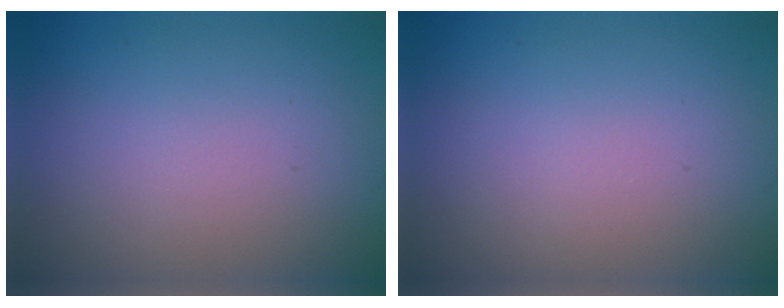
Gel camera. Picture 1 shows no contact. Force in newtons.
{"total": 0.0}